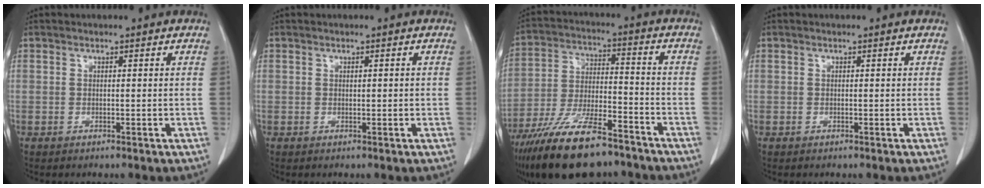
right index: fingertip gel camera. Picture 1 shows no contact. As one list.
[{"total": 0.6, "force": [0.1, 0.2, 0.6], "torque": [-0.009, 0.001, 0.002]}, {"total": 17.1, "force": [-12.9, 4.5, 10.3], "torque": [-0.207, -0.016, -0.230]}, {"total": 0.0}]